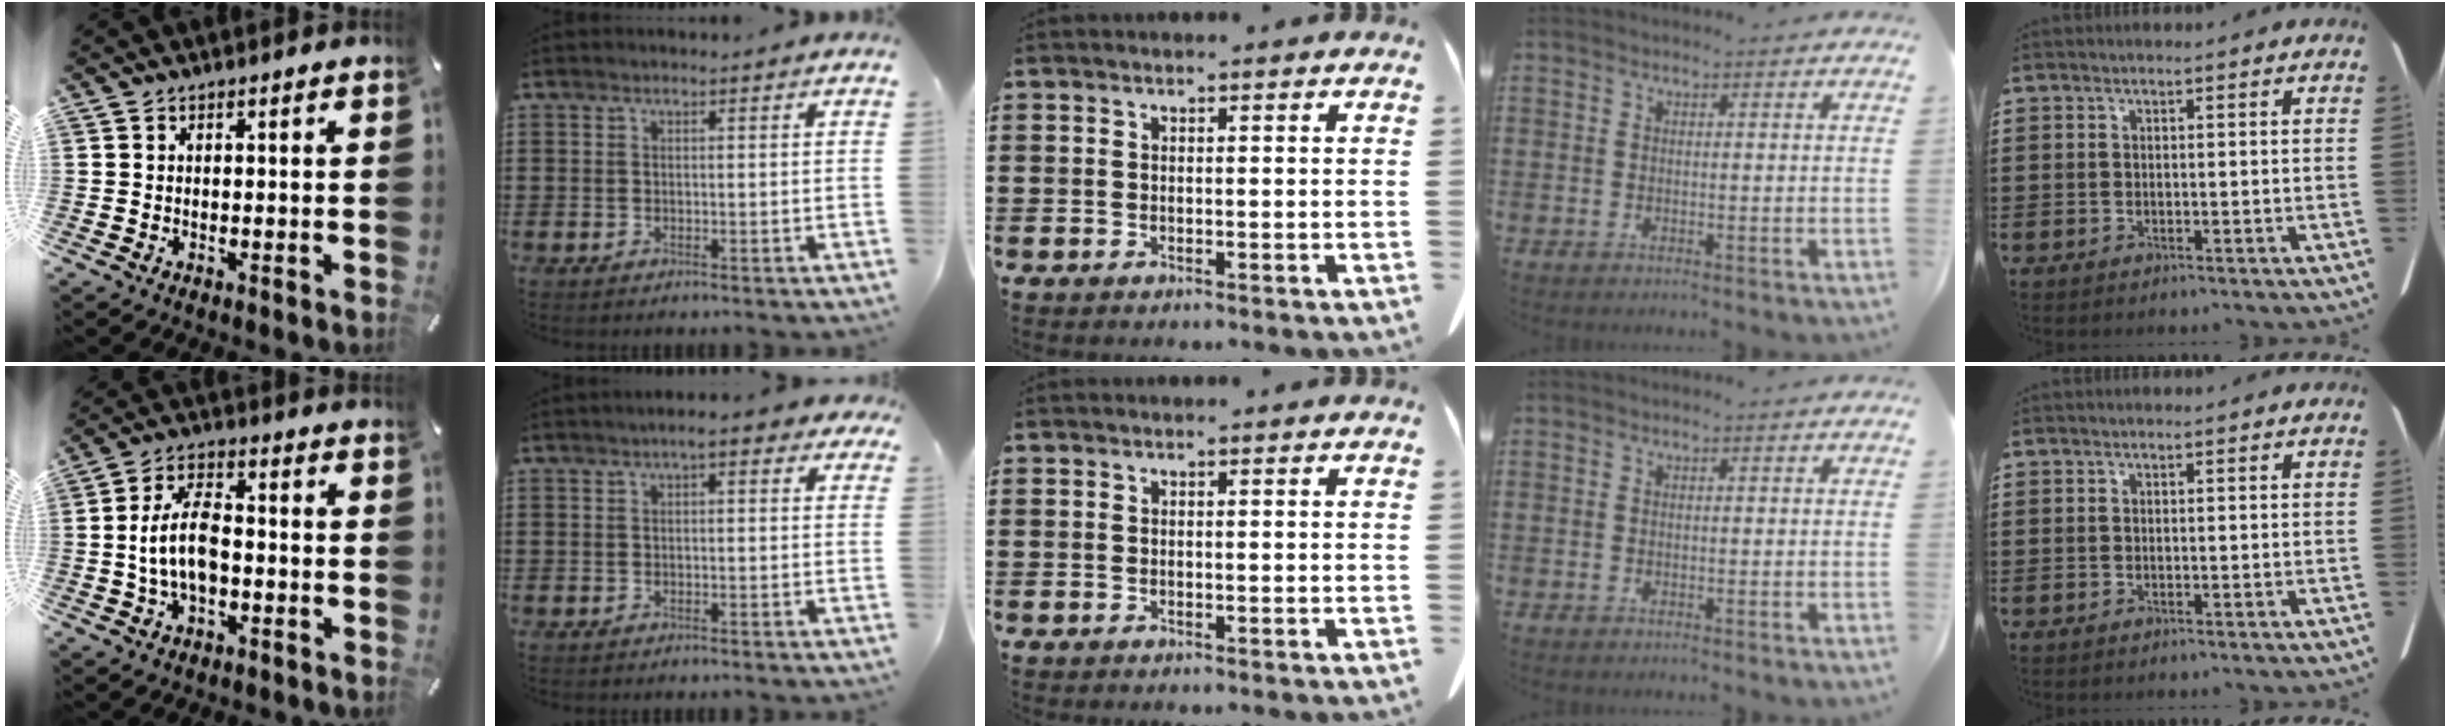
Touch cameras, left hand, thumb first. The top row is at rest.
{"thumb": {"total": 10.2, "force": [-1.4, 5.9, 8.2], "torque": [-0.171, 0.013, -0.027]}, "index": {"total": 2.4, "force": [0.6, 0.9, 2.2], "torque": [-0.043, 0.008, 0.007]}}